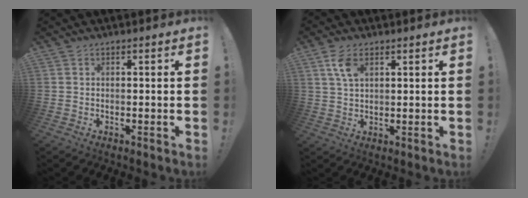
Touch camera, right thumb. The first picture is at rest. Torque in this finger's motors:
{"motor_torque": [-0.08, 0.17, 0.22, 0.50, 0.00]}